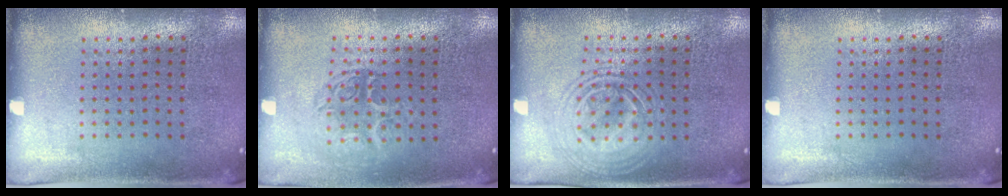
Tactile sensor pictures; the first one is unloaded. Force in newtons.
{"total": 1.1, "press": 1.0, "slide": 0.5}
{"total": 3.0, "press": 3.0, "slide": 0.5}
{"total": 0.0}